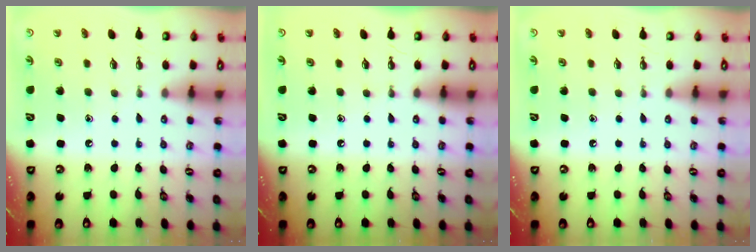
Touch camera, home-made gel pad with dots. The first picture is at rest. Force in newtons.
{"total": 0.0}
{"total": 0.0}